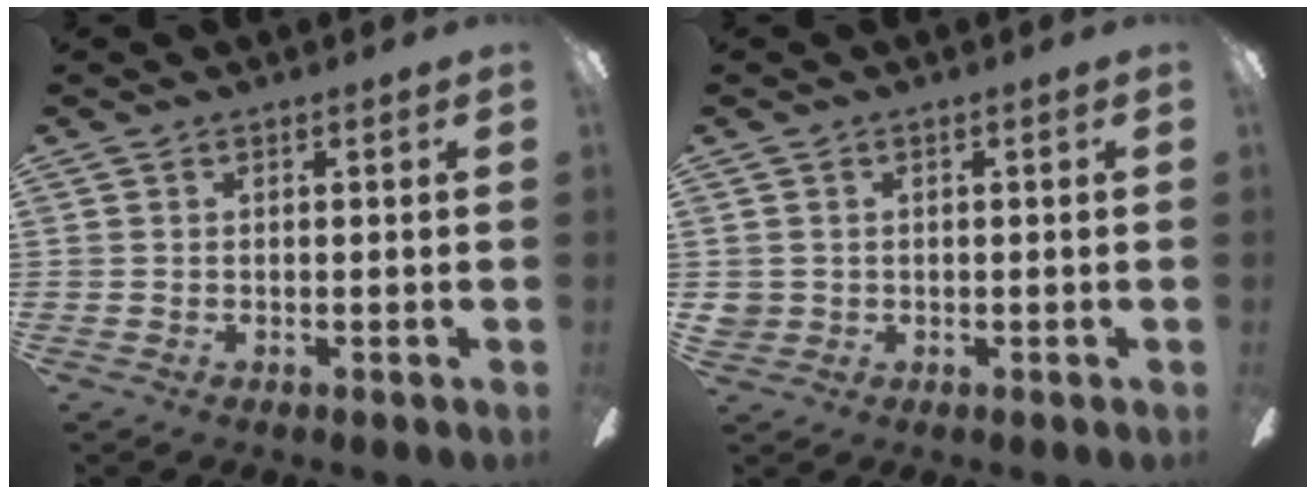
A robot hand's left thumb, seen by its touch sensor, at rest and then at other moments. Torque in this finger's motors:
{"motor_torque": [-0.27, 0.60, -0.29, -0.17, 0.00]}